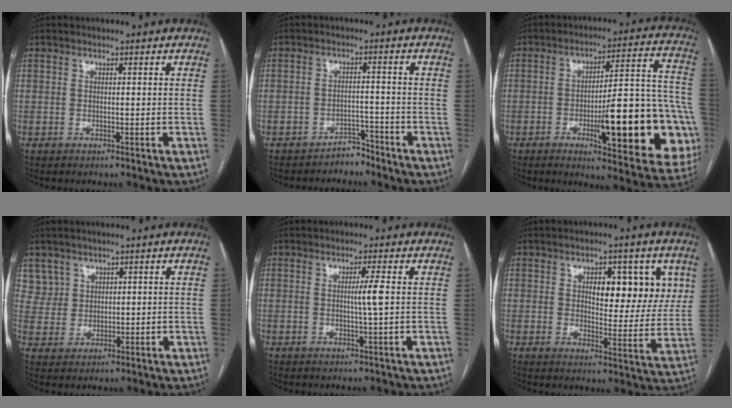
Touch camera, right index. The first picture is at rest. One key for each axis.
{"total": 2.8, "fx": -2.6, "fy": 1.0, "fz": -0.1, "tx": 0.008, "ty": 0.002, "tz": -0.041}
{"total": 23.8, "fx": -6.1, "fy": 4.5, "fz": 22.6, "tx": -0.223, "ty": 0.016, "tz": -0.067}
{"total": 4.7, "fx": 2.8, "fy": 3.8, "fz": -0.5, "tx": 0.023, "ty": 0.005, "tz": 0.060}
{"total": 2.6, "fx": 0.2, "fy": -0.6, "fz": 2.5, "tx": -0.044, "ty": -0.004, "tz": 0.003}
{"total": 10.4, "fx": 3.9, "fy": 4.6, "fz": 8.4, "tx": -0.099, "ty": 0.009, "tz": 0.055}